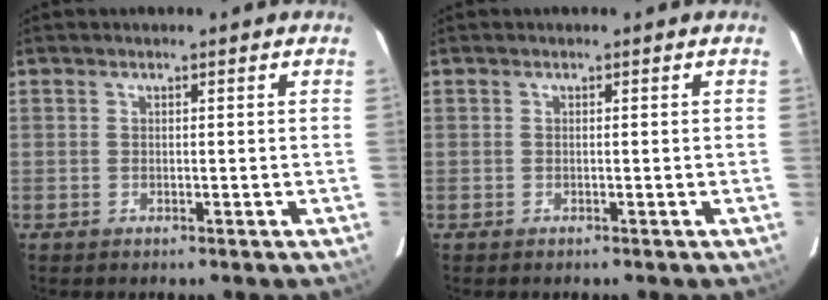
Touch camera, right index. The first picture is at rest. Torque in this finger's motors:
{"motor_torque": [0.07, -0.06, 0.02, 0.01]}